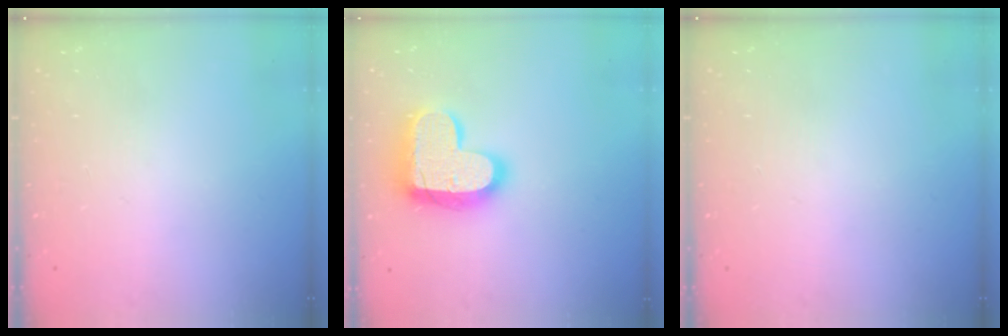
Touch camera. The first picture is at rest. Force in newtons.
{"total": 17.7, "press": 17.7, "slide": 1.2}
{"total": 0.0}